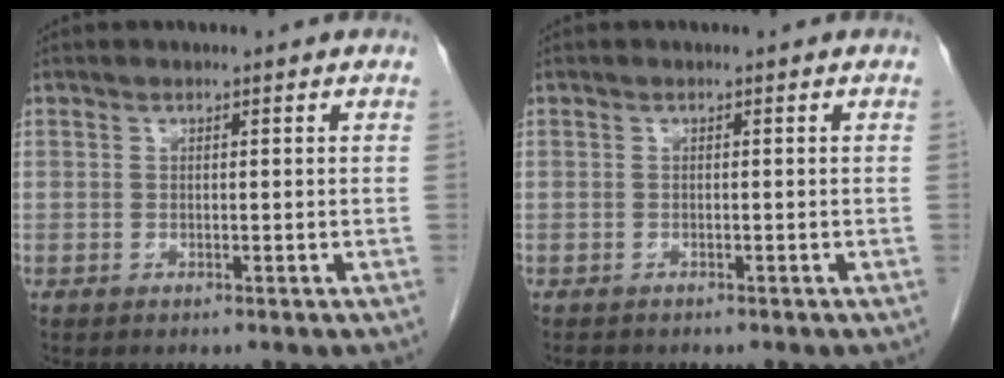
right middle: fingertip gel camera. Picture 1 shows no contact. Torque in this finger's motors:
{"motor_torque": [0.03, 0.00, -0.01, 0.00]}